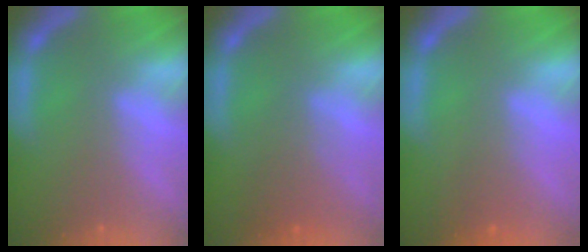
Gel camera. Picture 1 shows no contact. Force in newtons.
{"total": 2.9}
{"total": 1.5}